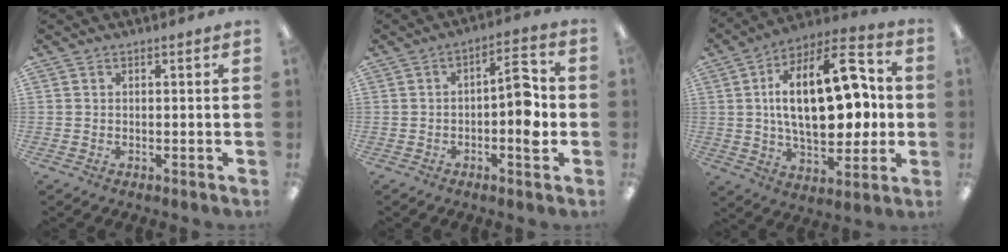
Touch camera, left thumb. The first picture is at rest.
{"total": 7.2, "force": [-1.4, 2.4, 6.7], "torque": [-0.096, 0.014, -0.025]}
{"total": 24.7, "force": [2.7, 13.0, 20.8], "torque": [-0.341, 0.003, 0.041]}